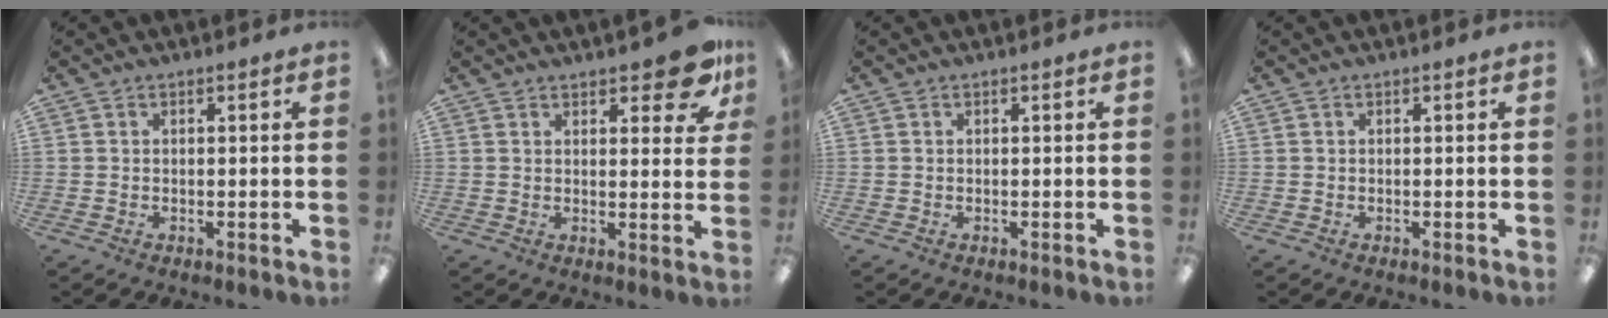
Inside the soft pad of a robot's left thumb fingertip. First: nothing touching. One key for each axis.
{"total": 8.7, "fx": 6.1, "fy": 3.0, "fz": 5.5, "tx": -0.054, "ty": -0.035, "tz": 0.099}
{"total": 0.0}
{"total": 0.0}